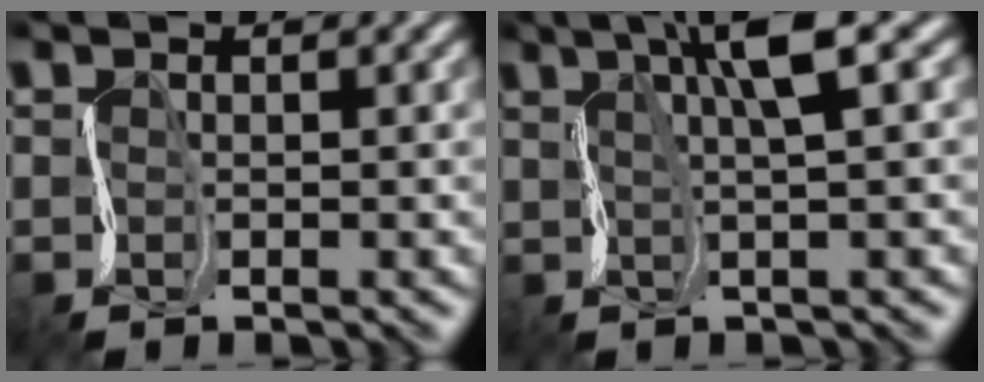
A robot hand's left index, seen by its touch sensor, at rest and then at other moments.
{"total": 4.5, "force": [2.3, 0.0, 3.9], "torque": [-0.060, 0.018, 0.037]}